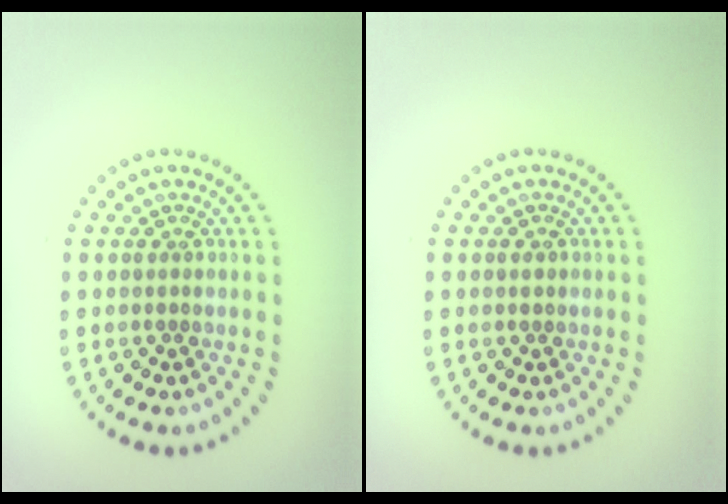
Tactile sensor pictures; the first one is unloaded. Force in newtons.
{"total": 0.9, "press": 0.9, "slide": 0.0}